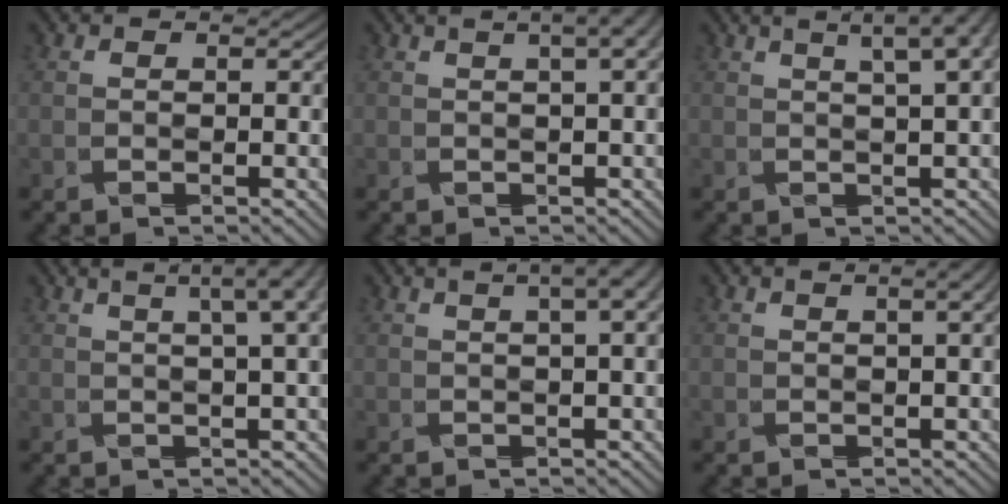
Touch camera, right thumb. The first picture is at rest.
{"total": 4.6, "force": [1.6, 1.4, 4.1], "torque": [-0.071, 0.011, 0.031]}
{"total": 6.2, "force": [2.9, 1.0, 5.4], "torque": [-0.080, 0.015, 0.045]}
{"total": 5.5, "force": [2.0, 0.6, 5.1], "torque": [-0.075, 0.016, 0.034]}
{"total": 4.3, "force": [1.5, 0.9, 3.9], "torque": [-0.069, 0.006, 0.033]}
{"total": 2.9, "force": [0.5, 1.0, 2.7], "torque": [-0.050, -0.002, 0.019]}